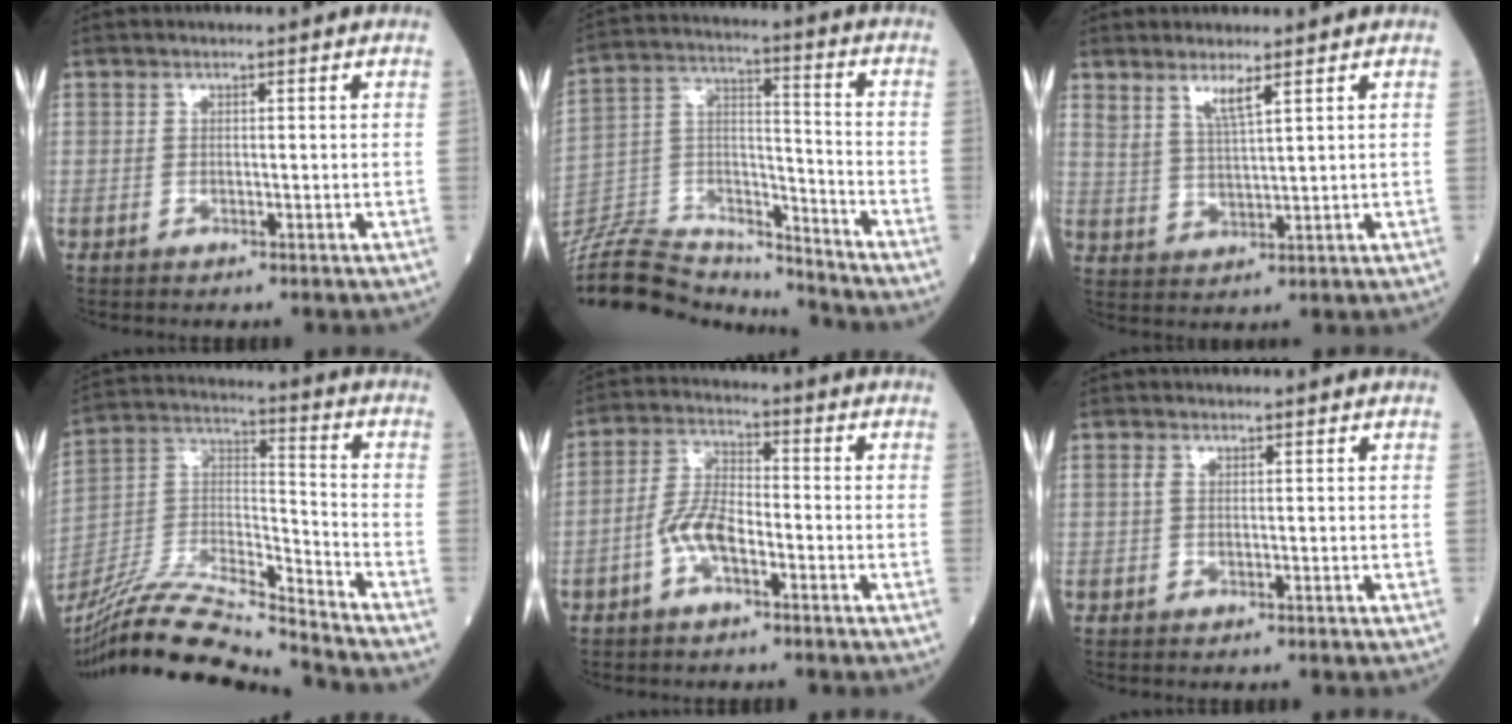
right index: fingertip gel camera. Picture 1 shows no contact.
{"total": 21.9, "force": [-21.1, 3.7, 4.6], "torque": [-0.114, 0.023, -0.351]}
{"total": 4.0, "force": [2.7, 0.1, 2.9], "torque": [-0.061, -0.008, 0.057]}
{"total": 20.6, "force": [-19.0, -0.3, 7.9], "torque": [-0.172, -0.004, -0.342]}
{"total": 6.3, "force": [-2.7, 2.5, 5.1], "torque": [-0.109, 0.011, -0.056]}
{"total": 0.8, "force": [0.3, 0.4, 0.6], "torque": [-0.017, 0.006, 0.004]}